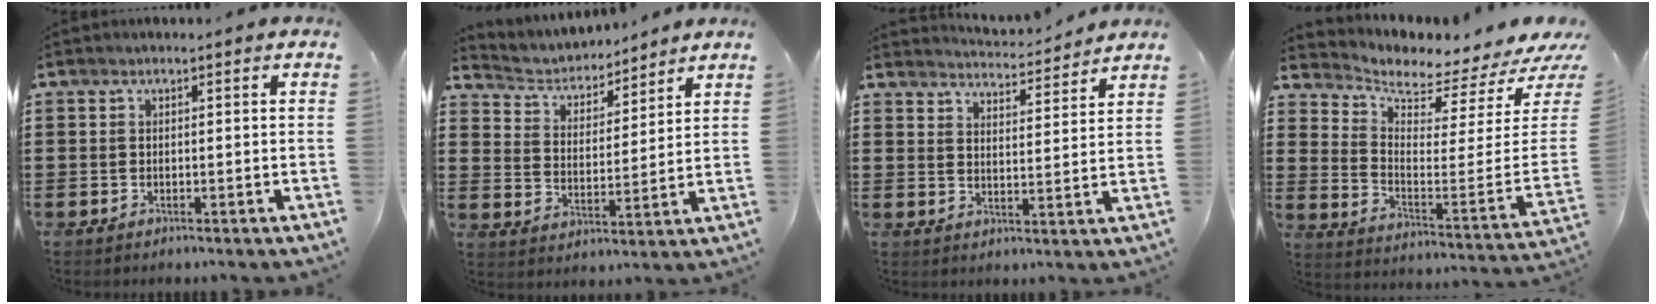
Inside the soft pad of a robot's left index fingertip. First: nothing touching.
{"total": 4.0, "force": [3.9, 0.9, 0.1], "torque": [-0.028, -0.029, 0.064]}
{"total": 3.9, "force": [3.9, -0.6, 0.3], "torque": [-0.015, -0.035, 0.064]}
{"total": 3.0, "force": [2.8, 0.4, 0.9], "torque": [-0.034, -0.052, 0.042]}